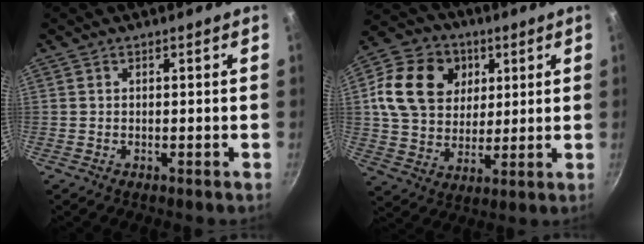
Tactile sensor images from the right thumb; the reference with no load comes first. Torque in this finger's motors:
{"motor_torque": [-1.05, 1.95, 0.73, -0.49, 0.31]}